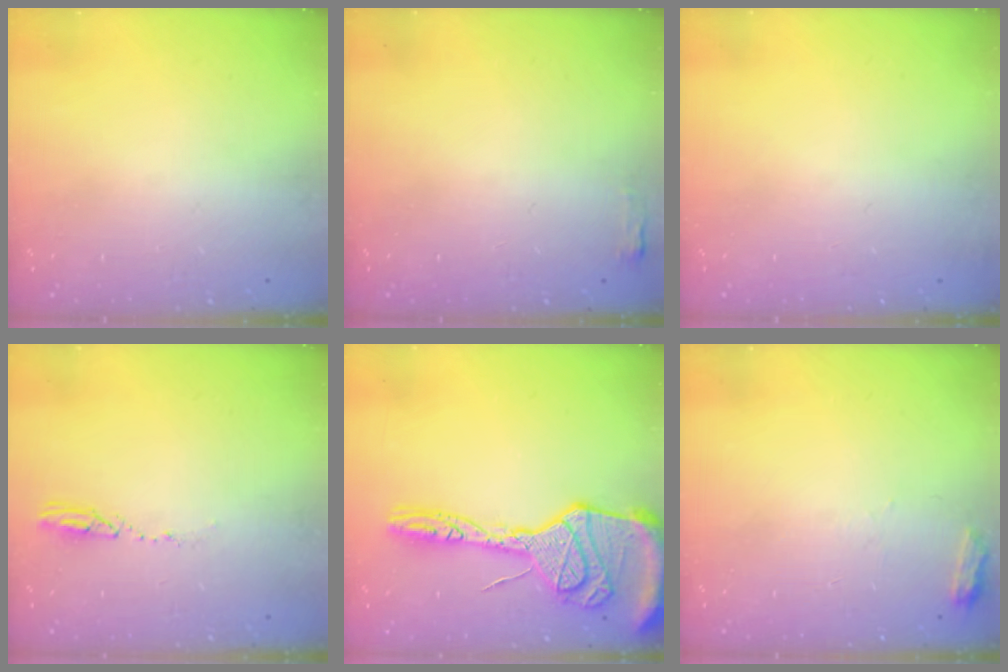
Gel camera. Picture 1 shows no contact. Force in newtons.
{"total": 2.7, "press": 2.6, "slide": 0.8}
{"total": 2.8, "press": 2.2, "slide": 1.7}
{"total": 4.1, "press": 4.1, "slide": 0.4}
{"total": 22.2, "press": 22.1, "slide": 2.0}
{"total": 4.2, "press": 4.2, "slide": 0.5}